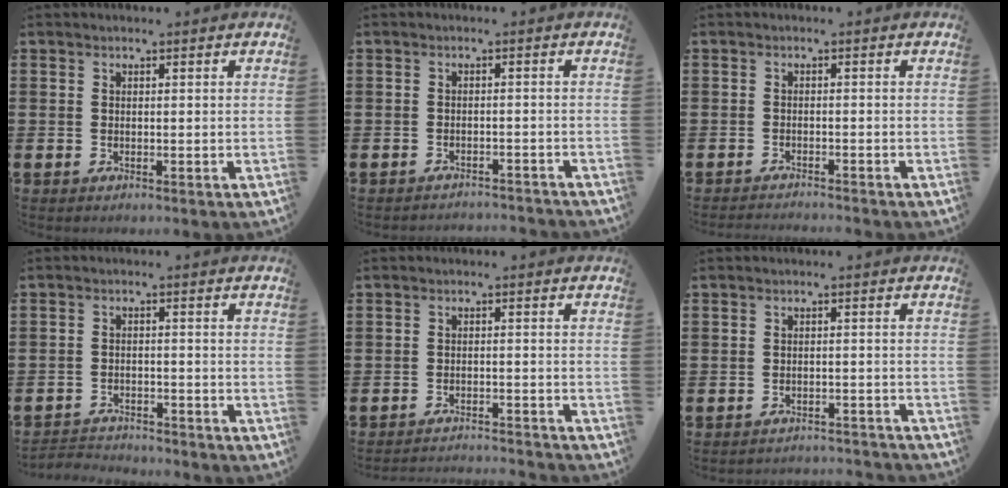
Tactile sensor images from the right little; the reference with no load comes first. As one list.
[{"total": 1.4, "force": [-1.4, -0.1, -0.1], "torque": [-0.003, 0.004, -0.030]}, {"total": 1.1, "force": [-1.1, -0.2, 0.0], "torque": [0.000, 0.001, -0.023]}, {"total": 2.4, "force": [-2.4, 0.3, -0.2], "torque": [-0.003, 0.002, -0.053]}, {"total": 2.1, "force": [-2.1, -0.2, -0.1], "torque": [-0.003, 0.003, -0.046]}, {"total": 1.7, "force": [-1.7, -0.1, -0.1], "torque": [-0.004, 0.005, -0.038]}]